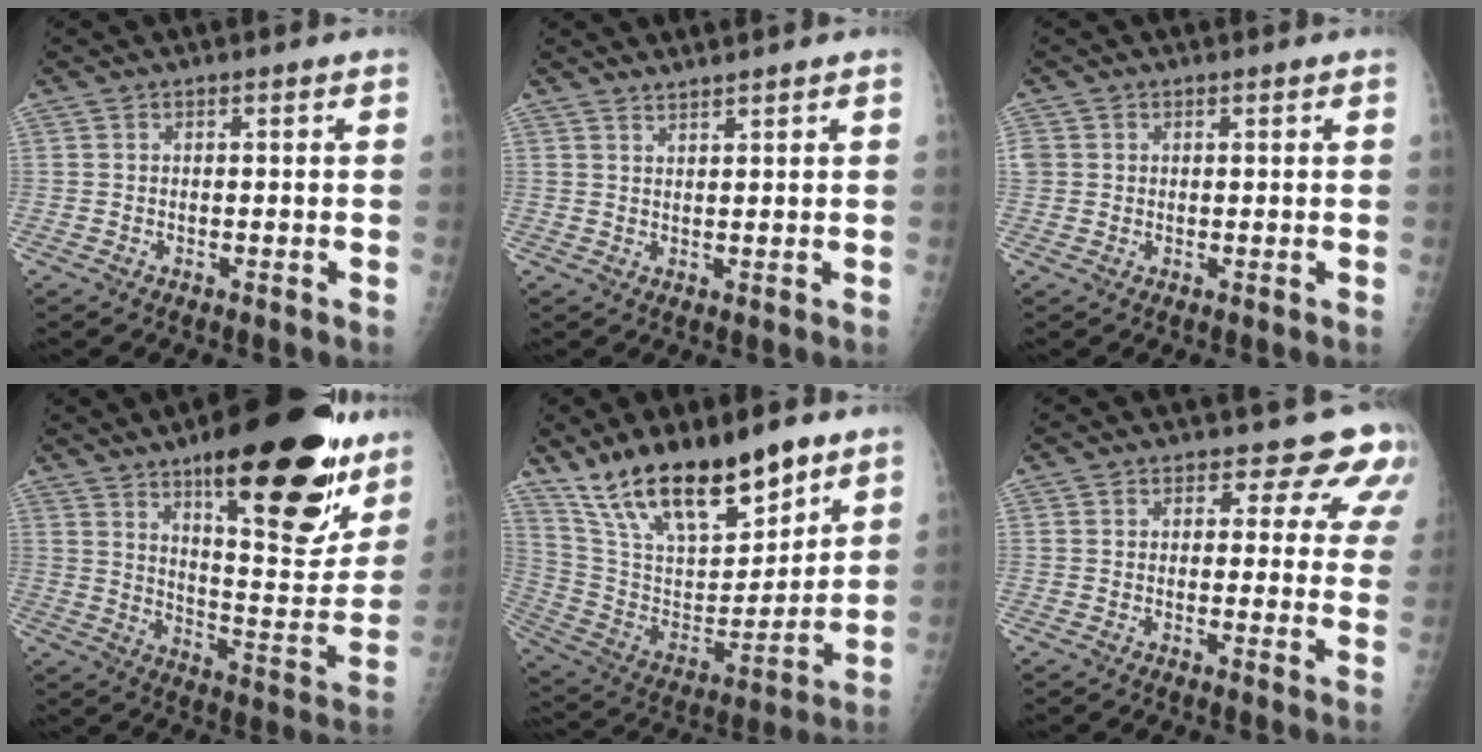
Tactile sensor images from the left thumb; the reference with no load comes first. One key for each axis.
{"total": 1.8, "fx": 1.7, "fy": -0.2, "fz": 0.7, "tx": -0.008, "ty": -0.011, "tz": 0.032}
{"total": 2.0, "fx": 0.4, "fy": 1.9, "fz": 0.7, "tx": -0.005, "ty": 0.001, "tz": 0.011}
{"total": 28.4, "fx": 16.2, "fy": 8.6, "fz": 21.7, "tx": -0.260, "ty": -0.068, "tz": 0.238}
{"total": 22.9, "fx": 16.0, "fy": 8.5, "fz": 14.0, "tx": -0.200, "ty": -0.065, "tz": 0.292}
{"total": 8.3, "fx": 6.2, "fy": 4.5, "fz": 3.2, "tx": 0.012, "ty": -0.028, "tz": 0.051}